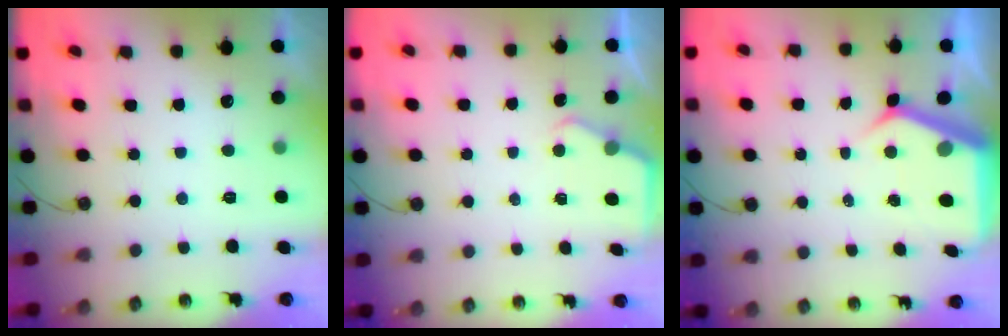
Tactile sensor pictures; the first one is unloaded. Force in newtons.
{"total": 2.9, "press": 2.8, "slide": 0.4}
{"total": 6.2, "press": 6.1, "slide": 0.8}